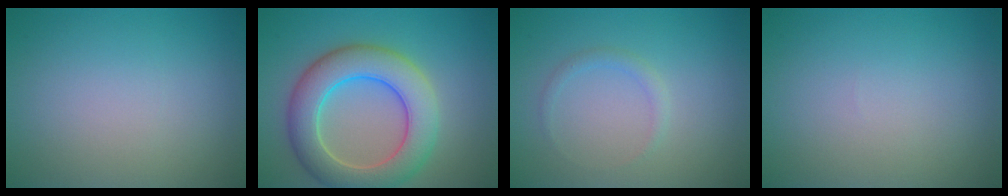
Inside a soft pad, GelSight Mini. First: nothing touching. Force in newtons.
{"total": 7.7, "press": 7.7, "slide": 0.5}
{"total": 1.0, "press": 1.0, "slide": 0.1}
{"total": 0.0}